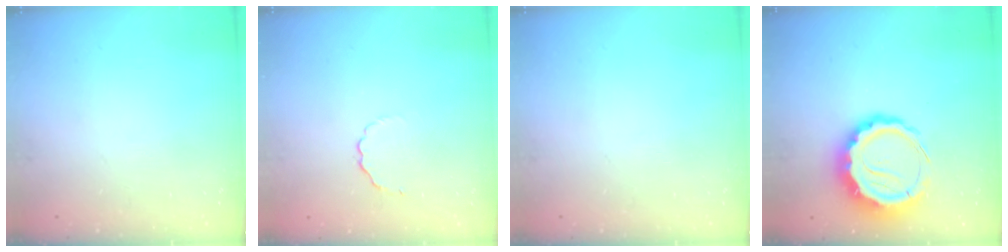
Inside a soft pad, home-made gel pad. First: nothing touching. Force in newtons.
{"total": 2.7, "press": 2.5, "slide": 0.9}
{"total": 0.0}
{"total": 10.5, "press": 10.1, "slide": 2.8}